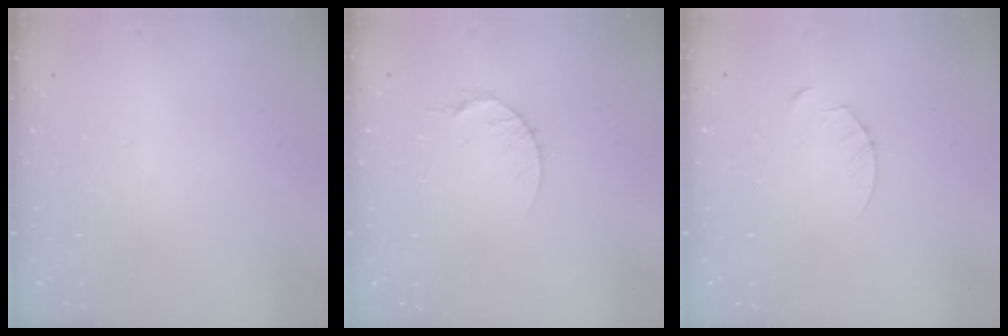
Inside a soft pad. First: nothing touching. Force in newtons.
{"total": 4.7, "press": 4.7, "slide": 0.6}
{"total": 3.8, "press": 3.8, "slide": 0.3}